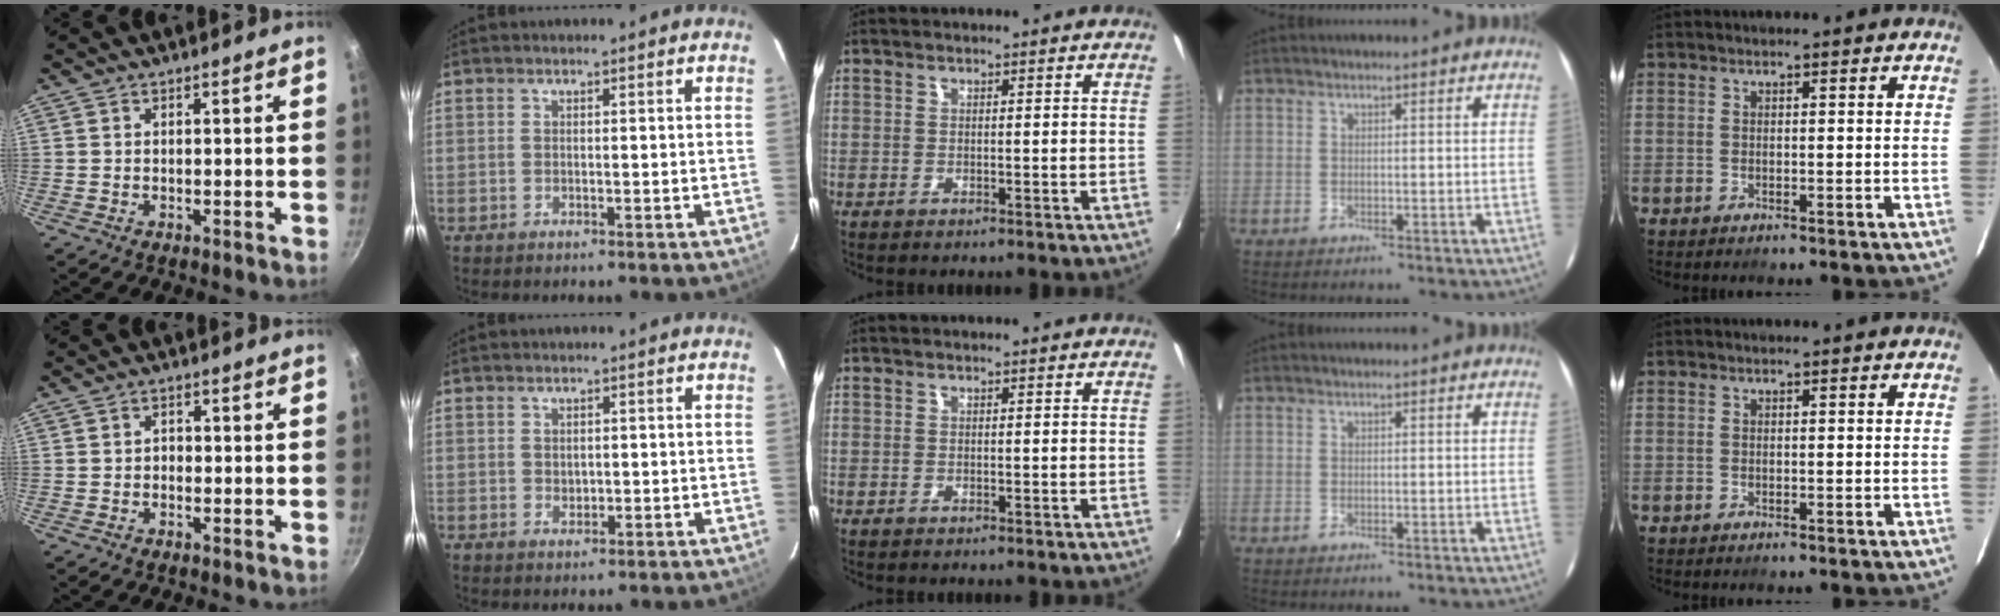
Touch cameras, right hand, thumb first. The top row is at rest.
{"thumb": {"total": 1.1, "force": [-0.4, 0.9, 0.5], "torque": [-0.006, 0.004, -0.010]}, "index": {"total": 1.5, "force": [0.1, 1.3, 0.6], "torque": [-0.007, 0.001, 0.006]}}